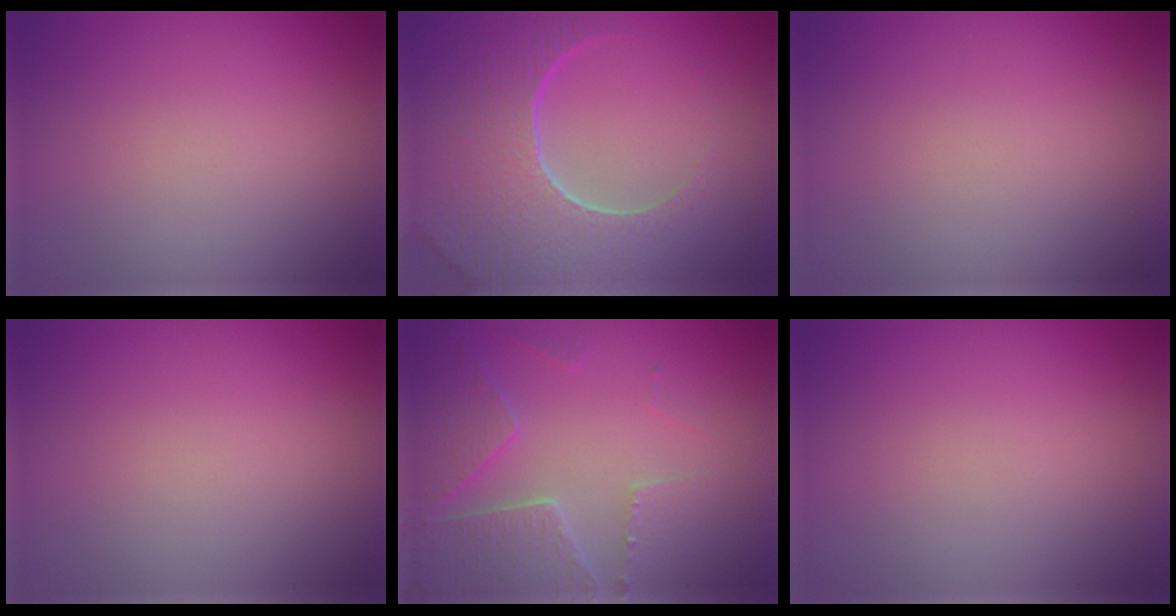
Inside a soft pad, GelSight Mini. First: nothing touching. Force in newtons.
{"total": 8.8, "press": 6.3, "slide": 6.2}
{"total": 0.0}
{"total": 0.0}
{"total": 4.3, "press": 4.3, "slide": 0.6}
{"total": 0.0}